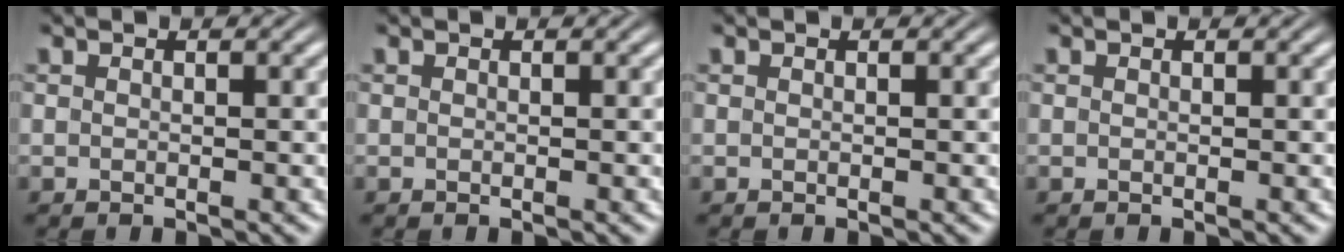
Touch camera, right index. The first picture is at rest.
{"total": 0.0}
{"total": 0.0}
{"total": 0.0}